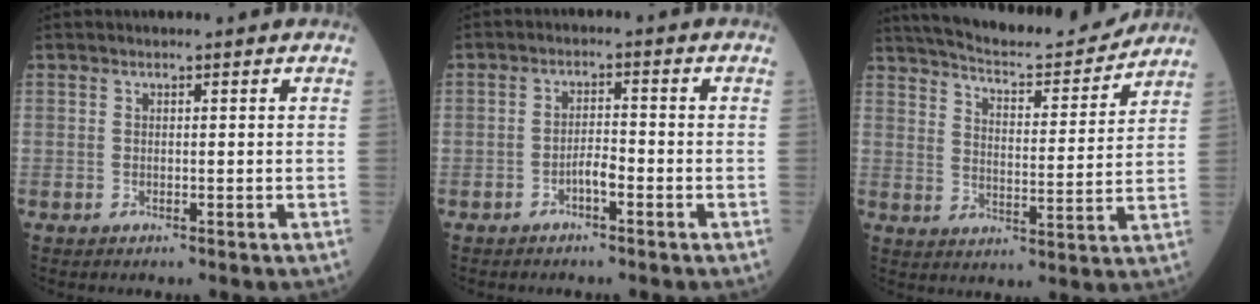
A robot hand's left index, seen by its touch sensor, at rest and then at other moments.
{"total": 2.5, "force": [-1.6, 0.4, 1.8], "torque": [-0.028, 0.001, -0.032]}
{"total": 17.1, "force": [15.9, 2.0, 5.9], "torque": [-0.099, -0.007, 0.233]}